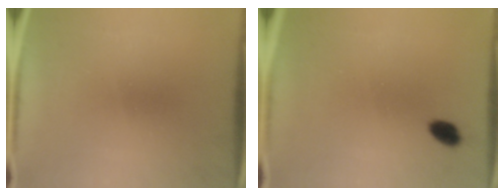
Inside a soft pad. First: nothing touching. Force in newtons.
{"total": 2.9}